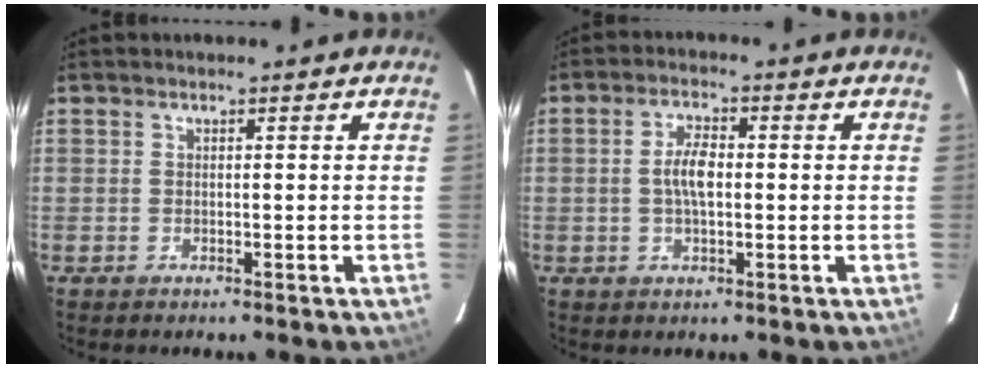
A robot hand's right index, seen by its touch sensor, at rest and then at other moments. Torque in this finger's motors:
{"motor_torque": [0.79, -0.05, 0.47, 0.11]}